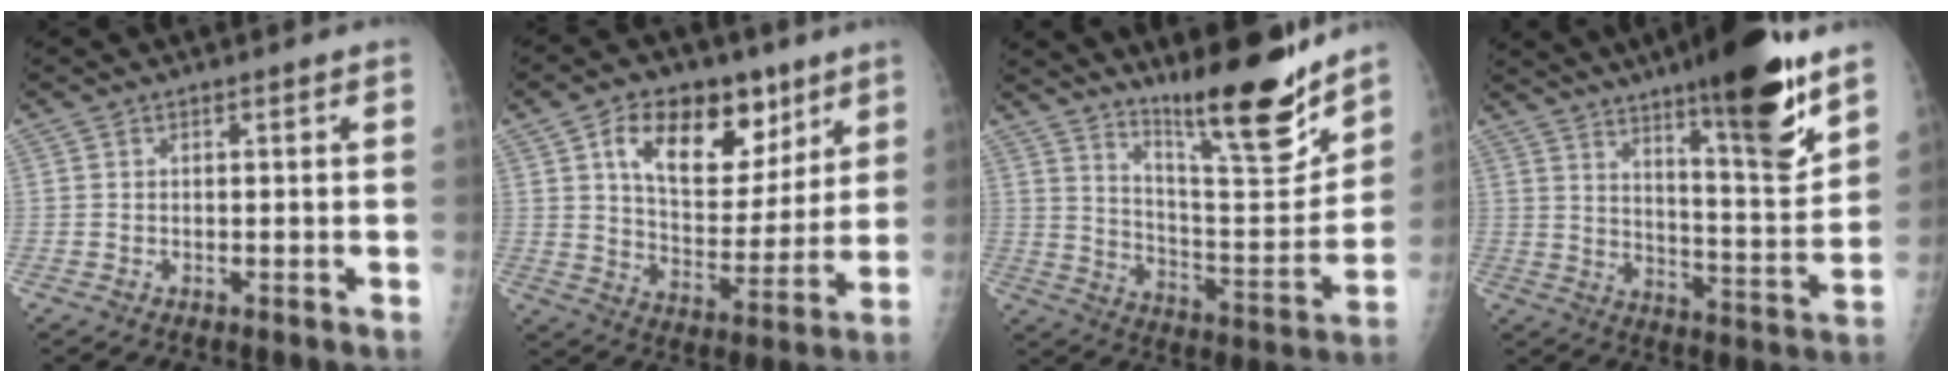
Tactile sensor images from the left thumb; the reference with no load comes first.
{"total": 18.7, "force": [8.9, 11.0, 12.2], "torque": [-0.144, -0.035, 0.148]}
{"total": 18.1, "force": [14.3, 2.8, 10.7], "torque": [-0.126, -0.112, 0.239]}
{"total": 19.7, "force": [12.7, 3.3, 14.8], "torque": [-0.193, -0.080, 0.196]}